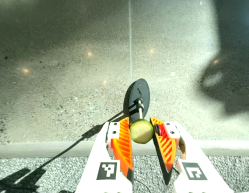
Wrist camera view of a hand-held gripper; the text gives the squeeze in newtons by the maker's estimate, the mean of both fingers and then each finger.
{"total": 8.2, "left": 7.9, "right": 8.6}